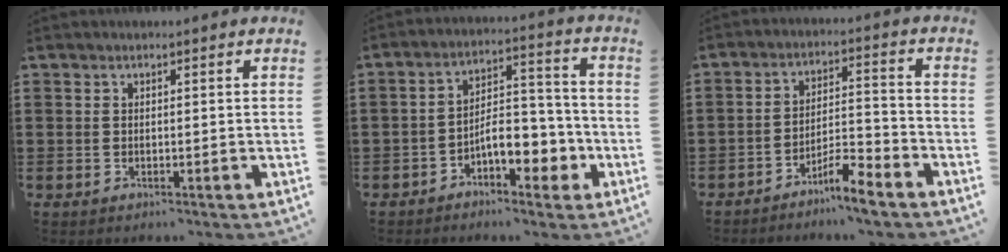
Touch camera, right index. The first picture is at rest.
{"total": 7.6, "force": [-3.3, 4.0, 5.6], "torque": [-0.078, 0.008, -0.062]}
{"total": 6.5, "force": [-5.5, 1.0, 3.3], "torque": [-0.053, 0.009, -0.100]}